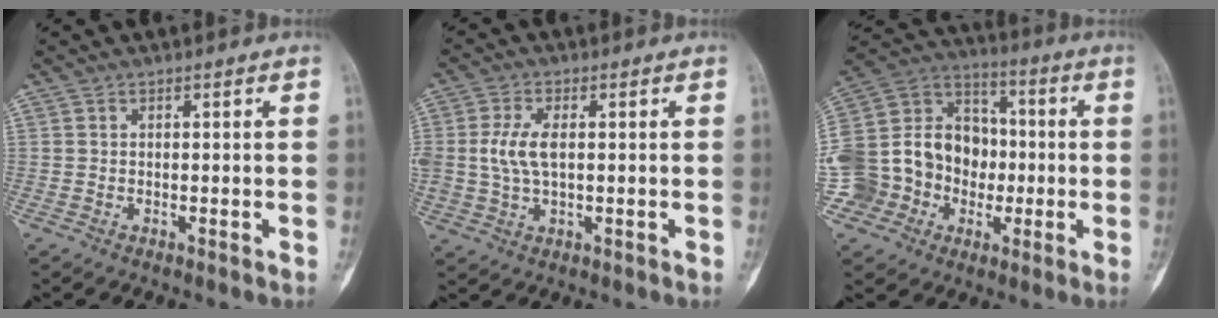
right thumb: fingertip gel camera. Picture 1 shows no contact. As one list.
[{"total": 6.4, "force": [0.7, 3.4, 5.4], "torque": [-0.121, 0.002, 0.014]}, {"total": 20.9, "force": [-4.0, 18.0, 9.8], "torque": [-0.163, 0.075, -0.061]}]